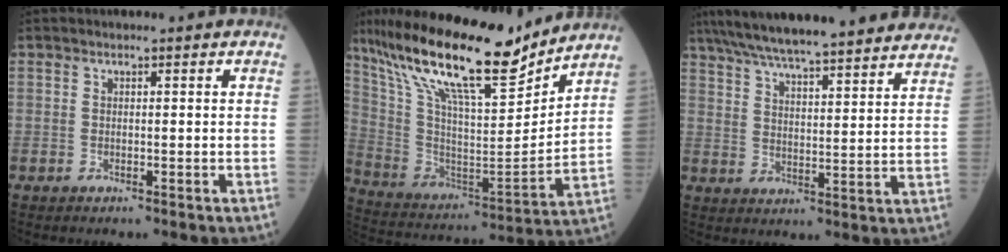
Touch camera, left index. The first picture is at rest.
{"total": 23.4, "force": [18.5, 3.6, 13.9], "torque": [-0.262, 0.005, 0.323]}
{"total": 27.7, "force": [24.2, 3.4, 13.1], "torque": [-0.215, 0.017, 0.326]}